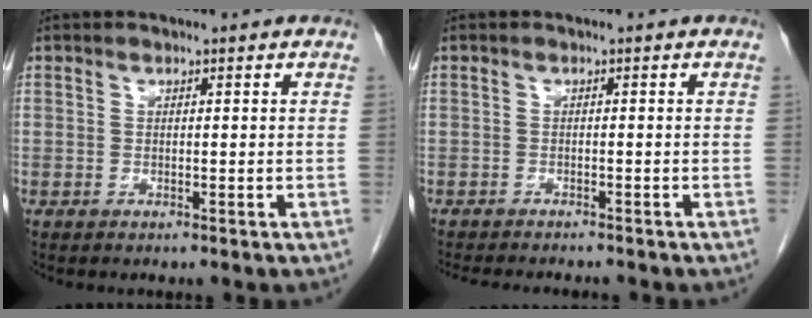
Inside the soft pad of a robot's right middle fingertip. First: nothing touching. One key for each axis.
{"total": 7.5, "fx": -6.8, "fy": 1.3, "fz": 2.9, "tx": -0.039, "ty": -0.008, "tz": -0.096}